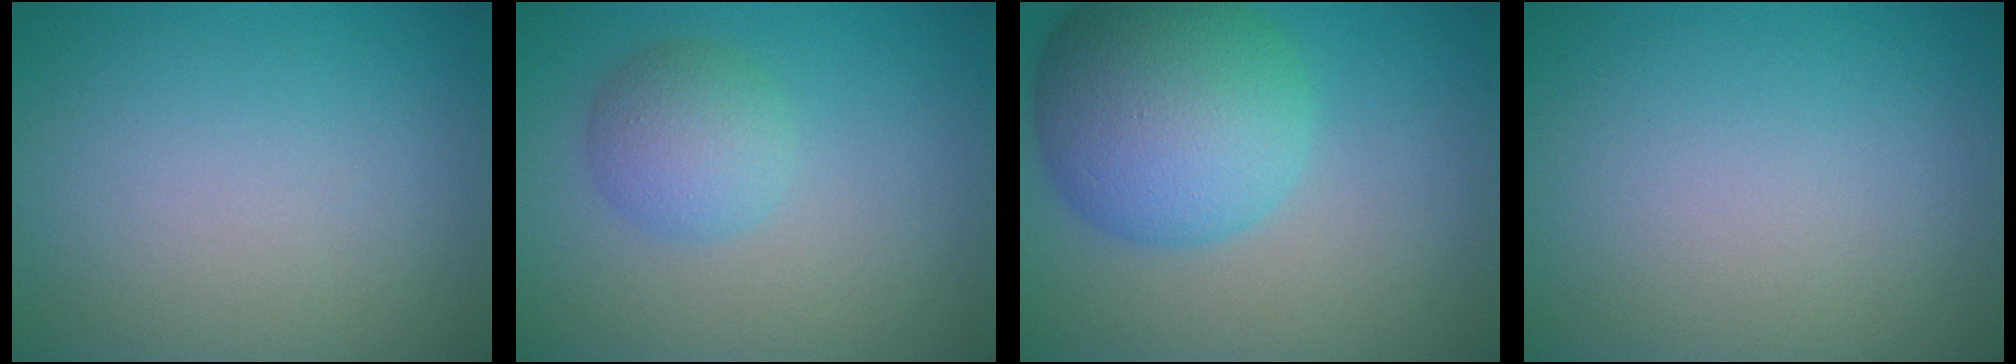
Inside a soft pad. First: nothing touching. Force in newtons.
{"total": 3.4, "press": 3.4, "slide": 0.2}
{"total": 10.5, "press": 10.4, "slide": 0.3}
{"total": 0.0}